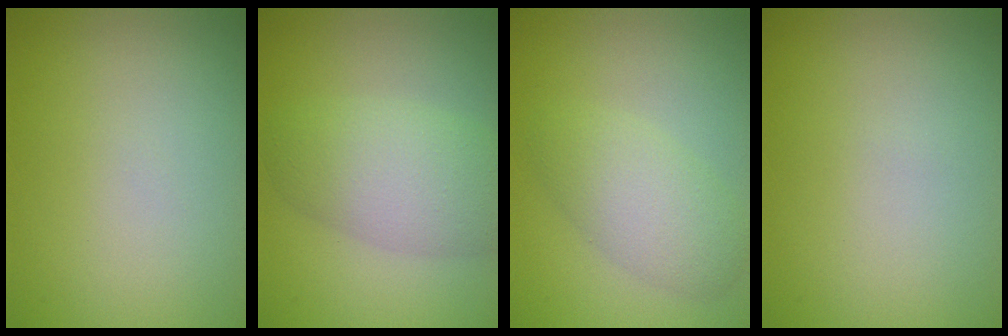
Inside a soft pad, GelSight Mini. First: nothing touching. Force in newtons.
{"total": 5.4, "press": 5.4, "slide": 0.4}
{"total": 3.6, "press": 3.6, "slide": 0.2}
{"total": 0.0}